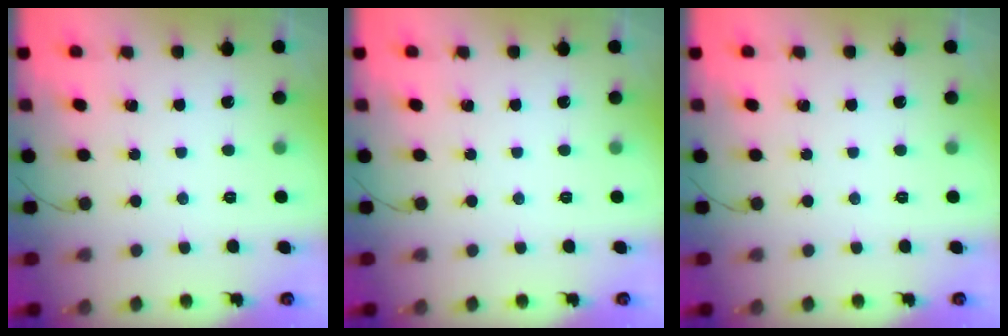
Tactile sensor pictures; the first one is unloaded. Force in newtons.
{"total": 0.0}
{"total": 0.0}